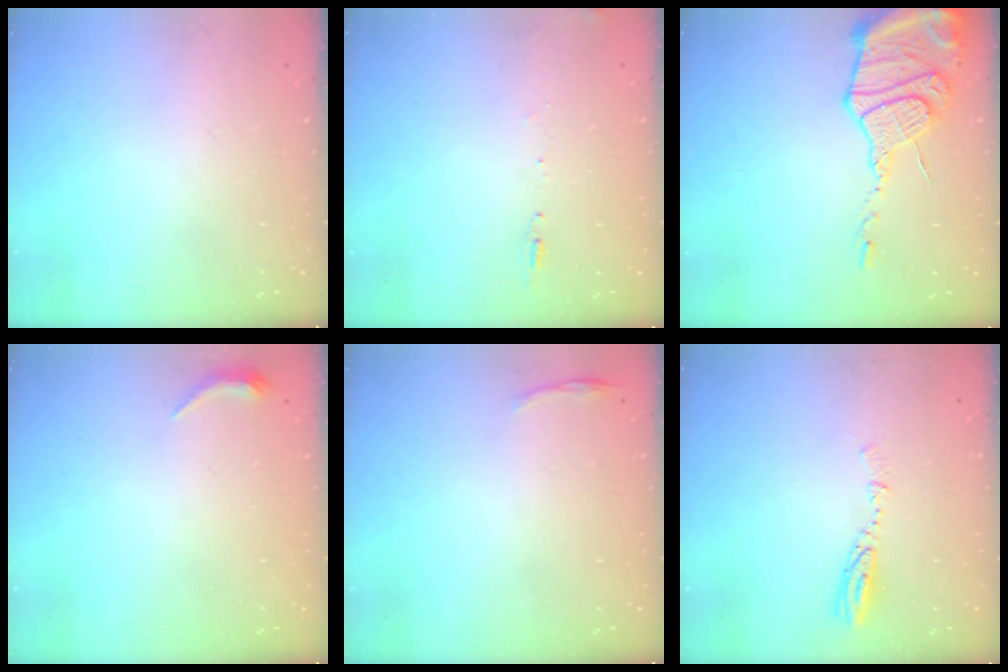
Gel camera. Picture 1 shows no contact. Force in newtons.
{"total": 5.6, "press": 5.3, "slide": 1.7}
{"total": 16.4, "press": 16.3, "slide": 1.7}
{"total": 4.8, "press": 4.7, "slide": 0.9}
{"total": 3.6, "press": 3.5, "slide": 0.7}
{"total": 4.0, "press": 3.9, "slide": 0.2}